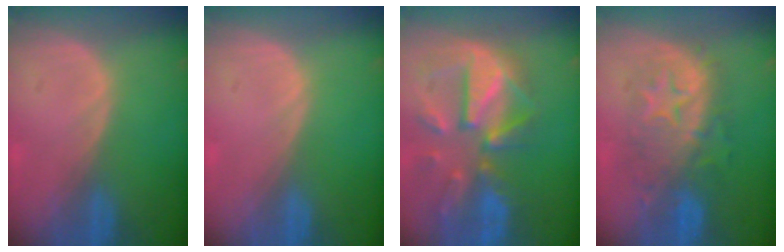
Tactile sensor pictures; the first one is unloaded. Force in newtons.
{"total": 0.0}
{"total": 12.1, "press": 10.5, "slide": 5.9}
{"total": 8.4, "press": 8.4, "slide": 0.2}